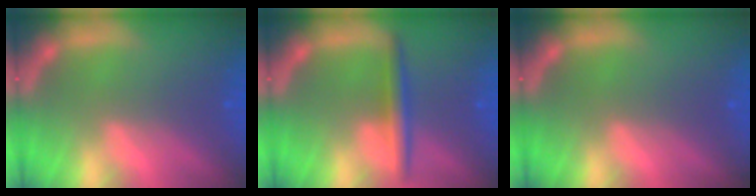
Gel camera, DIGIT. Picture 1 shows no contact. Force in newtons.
{"total": 3.0}
{"total": 0.0}